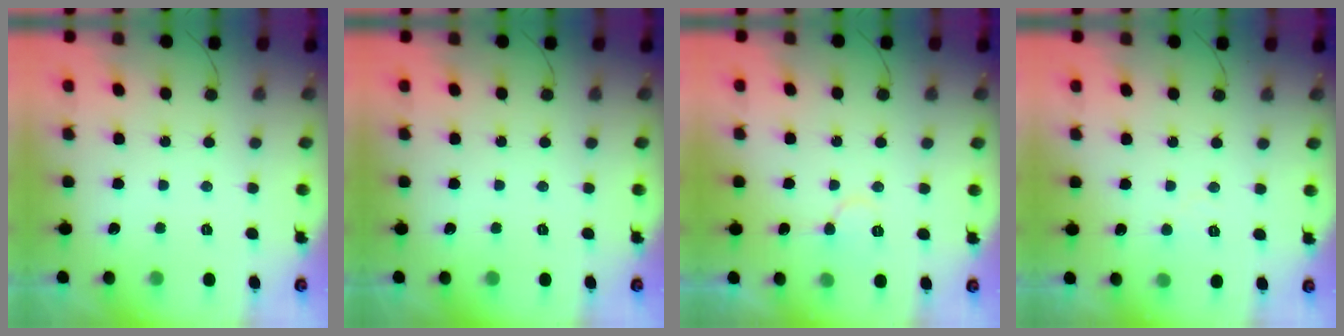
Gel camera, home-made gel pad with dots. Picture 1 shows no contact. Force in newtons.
{"total": 0.0}
{"total": 5.6, "press": 5.6, "slide": 0.5}
{"total": 3.7, "press": 3.7, "slide": 0.4}